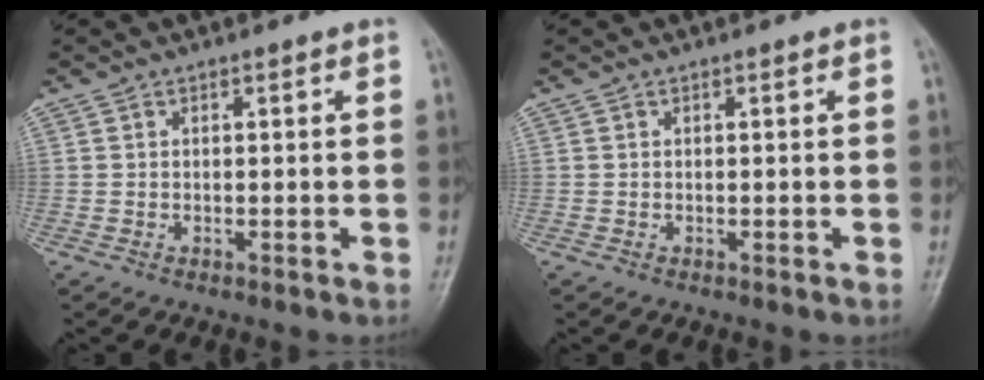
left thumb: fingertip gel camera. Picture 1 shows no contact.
{"total": 0.0}